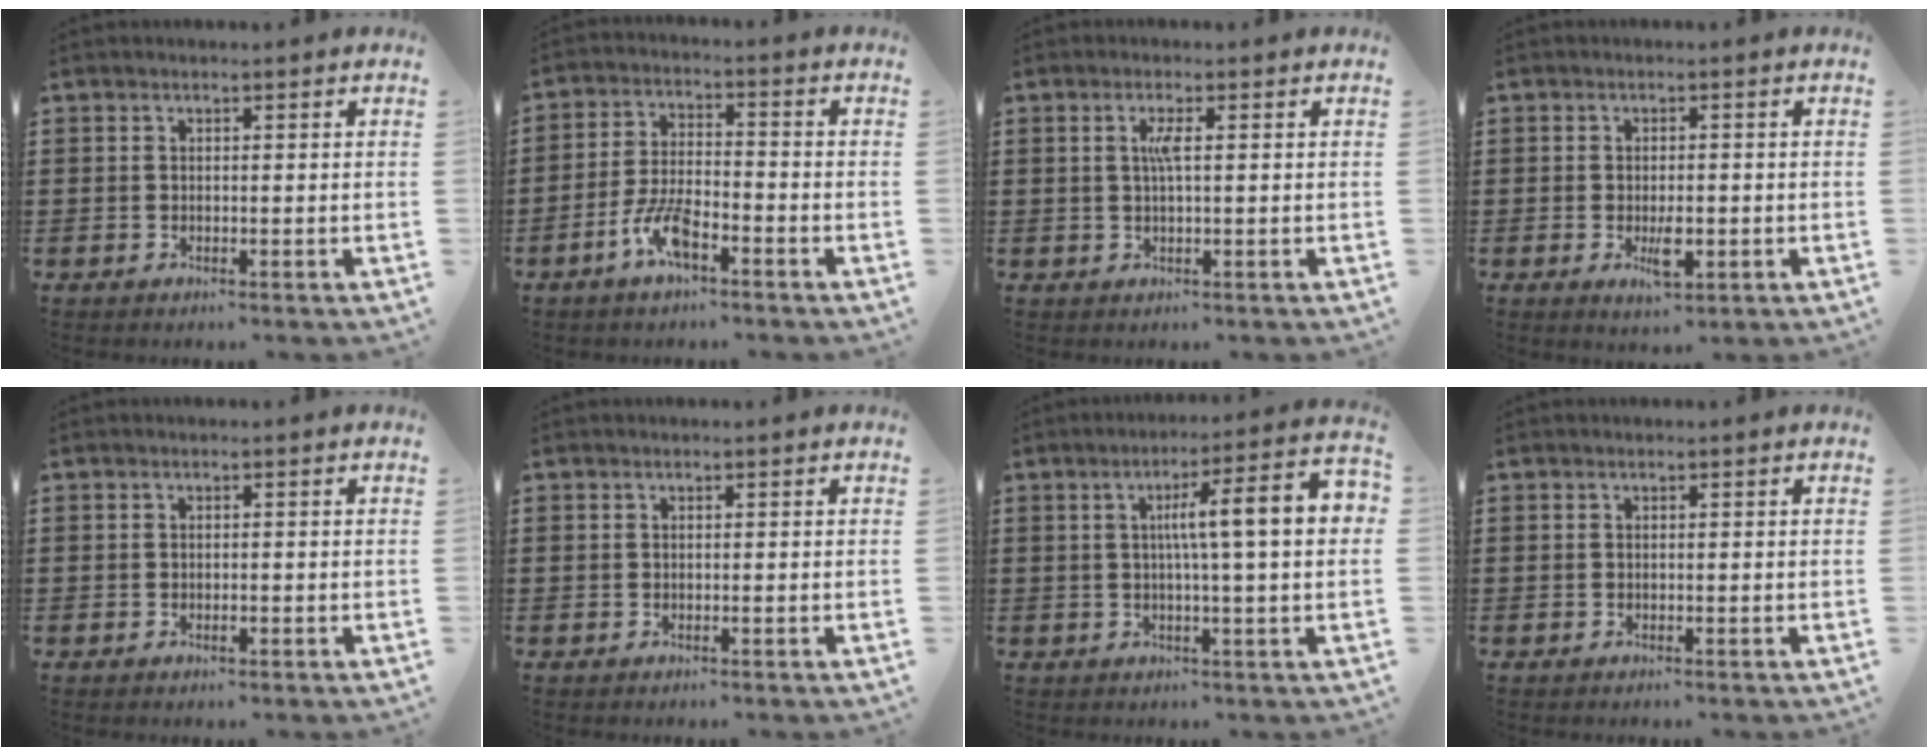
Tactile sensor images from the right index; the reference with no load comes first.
{"total": 6.7, "force": [-3.8, 2.2, 5.1], "torque": [-0.122, -0.002, -0.076]}
{"total": 2.4, "force": [0.4, 0.2, 2.4], "torque": [-0.048, 0.000, 0.005]}
{"total": 4.1, "force": [-1.0, 1.6, 3.6], "torque": [-0.067, 0.002, -0.018]}
{"total": 0.9, "force": [-0.4, 0.3, 0.7], "torque": [-0.014, -0.004, -0.006]}
{"total": 0.0}
{"total": 9.2, "force": [1.2, 0.6, 9.2], "torque": [-0.162, -0.002, 0.011]}
{"total": 0.0}